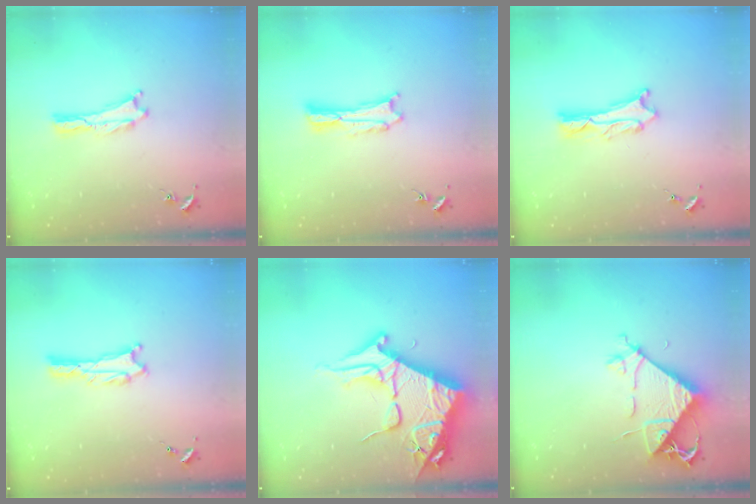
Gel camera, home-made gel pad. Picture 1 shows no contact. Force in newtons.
{"total": 1.2, "press": 1.2, "slide": 0.2}
{"total": 2.6, "press": 2.6, "slide": 0.3}
{"total": 1.3, "press": 1.2, "slide": 0.1}
{"total": 12.0, "press": 11.9, "slide": 1.4}
{"total": 7.6, "press": 7.5, "slide": 1.2}